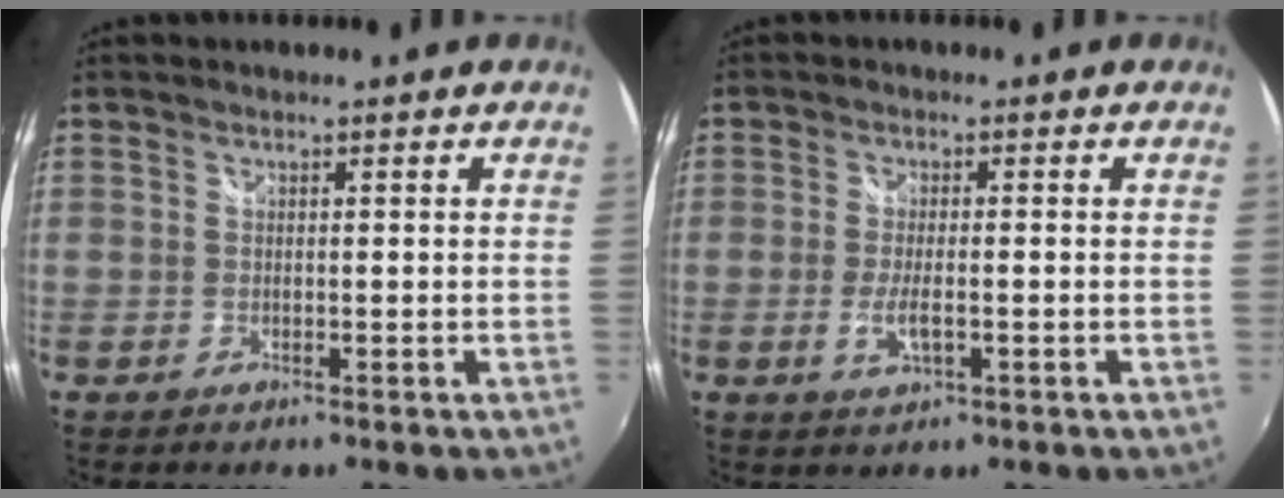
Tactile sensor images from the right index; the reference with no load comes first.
{"total": 4.1, "force": [-1.2, 1.2, 3.7], "torque": [-0.076, -0.009, -0.022]}